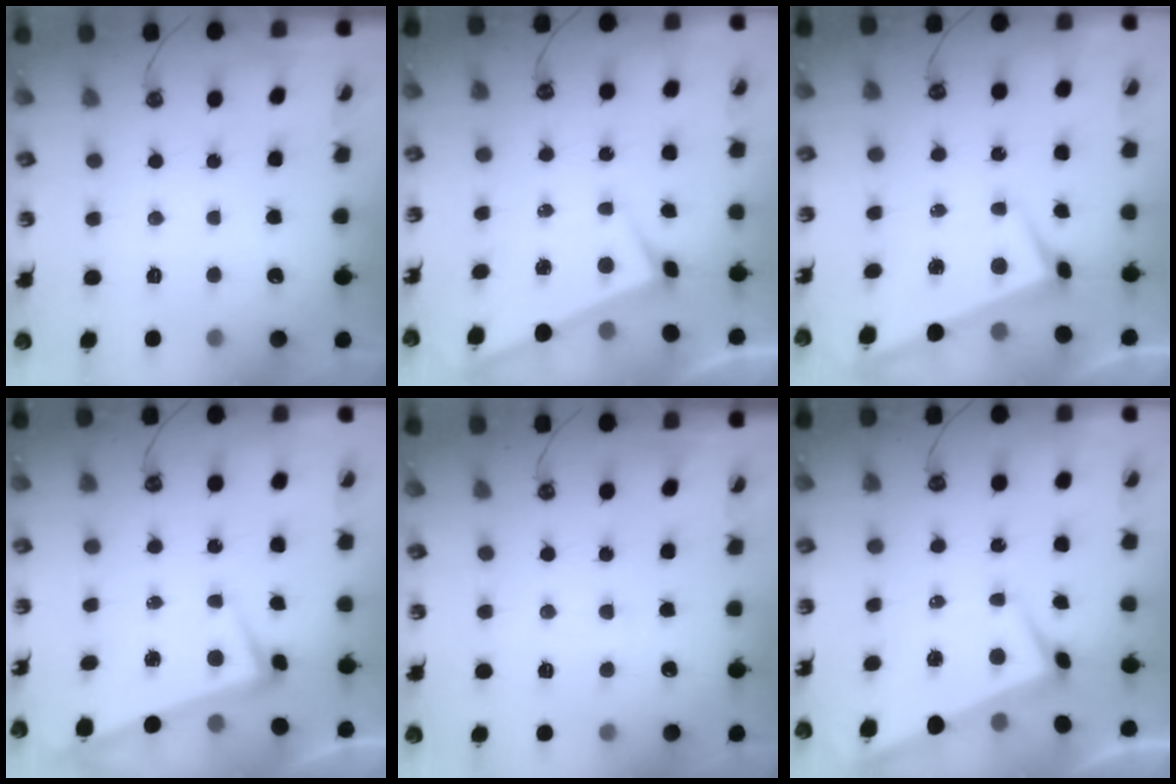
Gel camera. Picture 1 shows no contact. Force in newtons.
{"total": 2.9, "press": 2.9, "slide": 0.4}
{"total": 1.0, "press": 0.7, "slide": 0.8}
{"total": 1.4, "press": 1.1, "slide": 0.8}
{"total": 3.6, "press": 3.6, "slide": 0.4}
{"total": 1.6, "press": 1.4, "slide": 0.8}